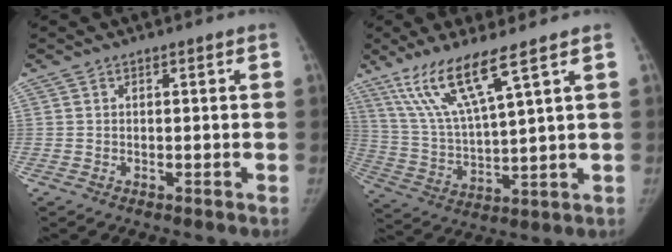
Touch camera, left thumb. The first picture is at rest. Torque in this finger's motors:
{"motor_torque": [0.16, 0.26, 1.42, -1.35, 0.15]}